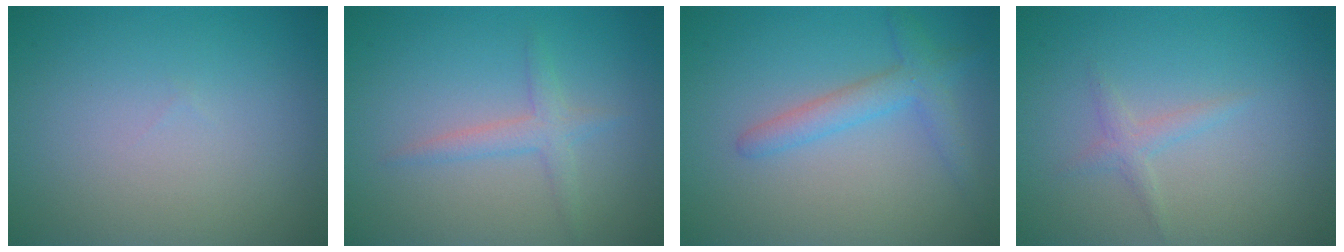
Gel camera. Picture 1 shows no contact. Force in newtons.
{"total": 2.0, "press": 2.0, "slide": 0.1}
{"total": 2.8, "press": 2.8, "slide": 0.3}
{"total": 1.3, "press": 1.3, "slide": 0.1}